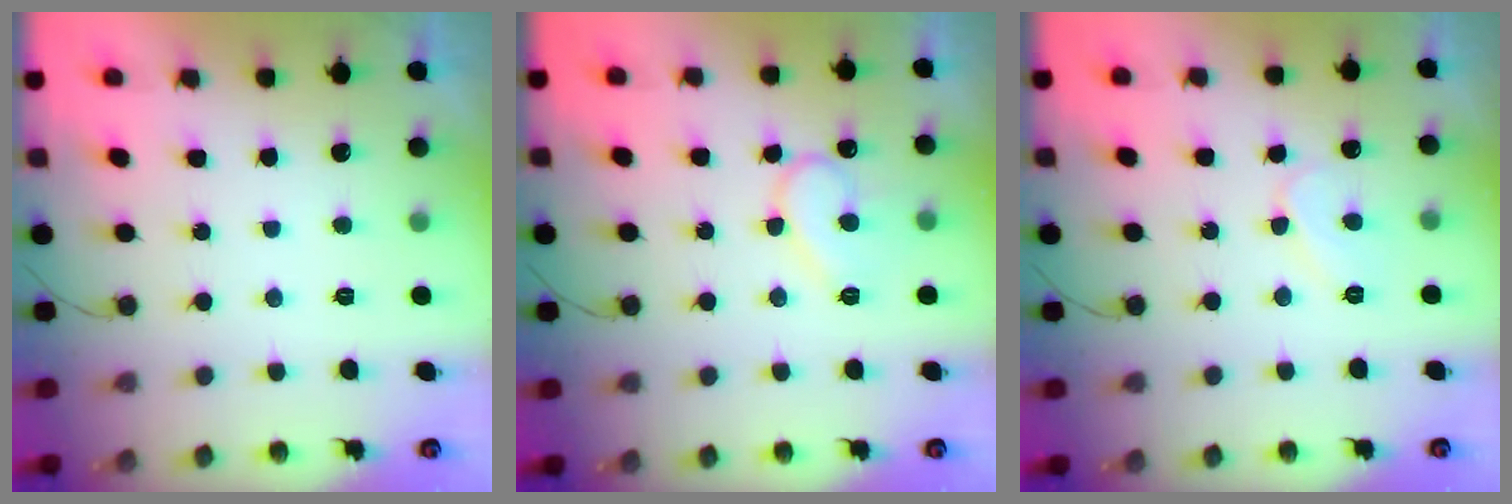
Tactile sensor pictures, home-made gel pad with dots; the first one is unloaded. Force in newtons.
{"total": 10.2, "press": 10.1, "slide": 0.9}
{"total": 5.9, "press": 5.9, "slide": 0.7}